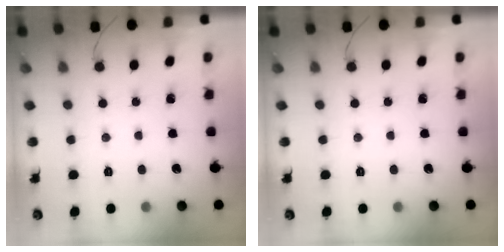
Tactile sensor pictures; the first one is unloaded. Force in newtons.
{"total": 0.0}